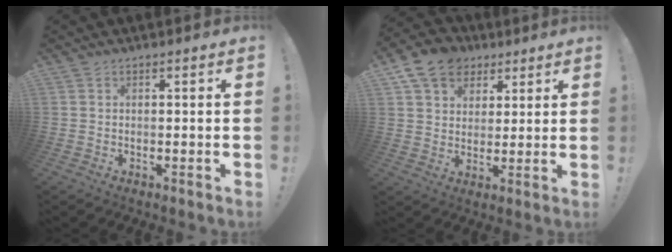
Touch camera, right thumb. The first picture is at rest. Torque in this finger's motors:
{"motor_torque": [-0.50, 0.75, 0.70, 0.58, 0.23]}